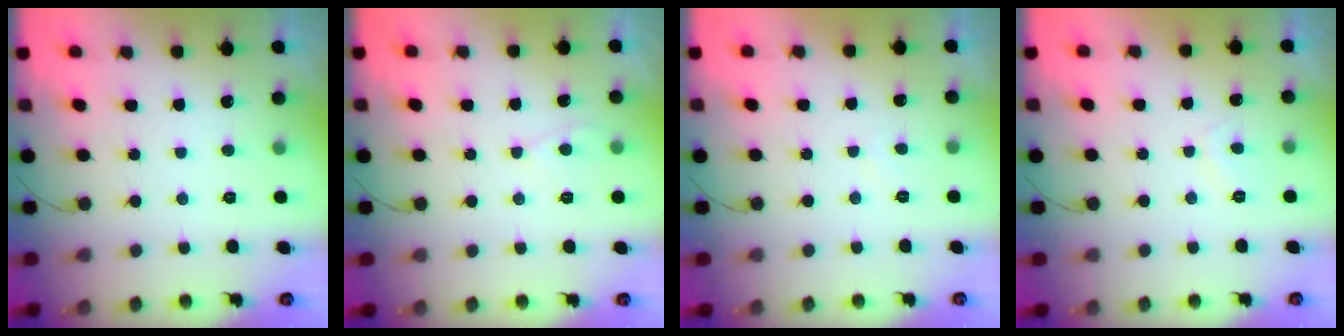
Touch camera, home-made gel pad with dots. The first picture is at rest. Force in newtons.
{"total": 2.9, "press": 2.9, "slide": 0.3}
{"total": 1.6, "press": 1.6, "slide": 0.4}
{"total": 2.3, "press": 2.2, "slide": 0.7}